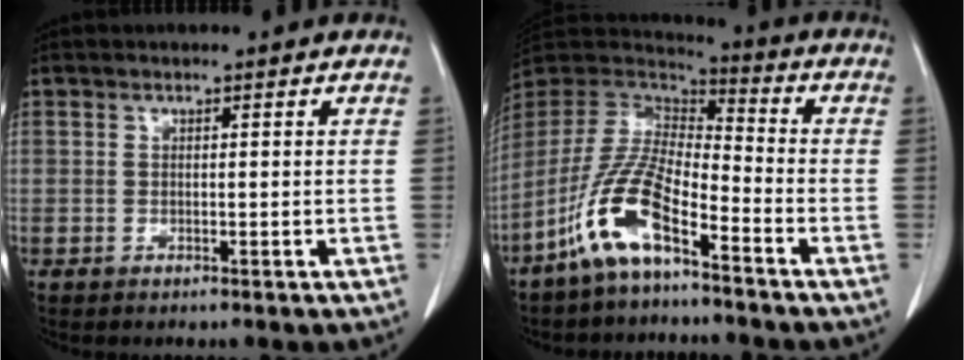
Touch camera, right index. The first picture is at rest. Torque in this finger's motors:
{"motor_torque": [1.30, -0.84, 0.44, 0.21]}